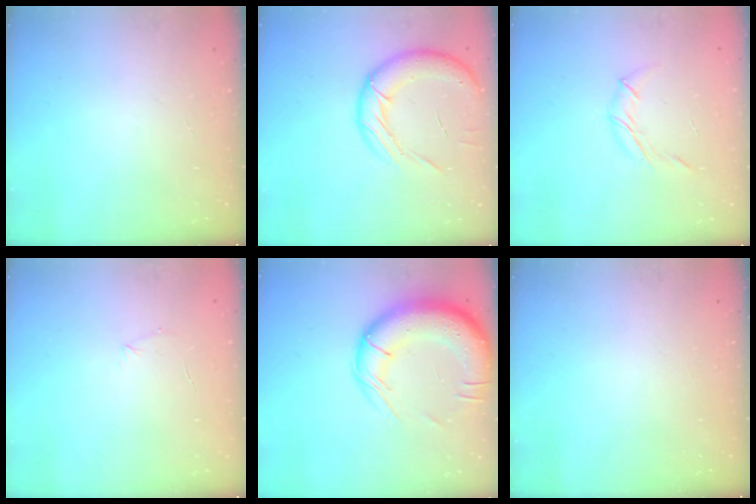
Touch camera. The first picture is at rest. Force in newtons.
{"total": 15.4, "press": 15.1, "slide": 3.2}
{"total": 6.8, "press": 6.8, "slide": 0.9}
{"total": 3.9, "press": 3.8, "slide": 1.0}
{"total": 21.5, "press": 20.8, "slide": 5.3}
{"total": 0.0}